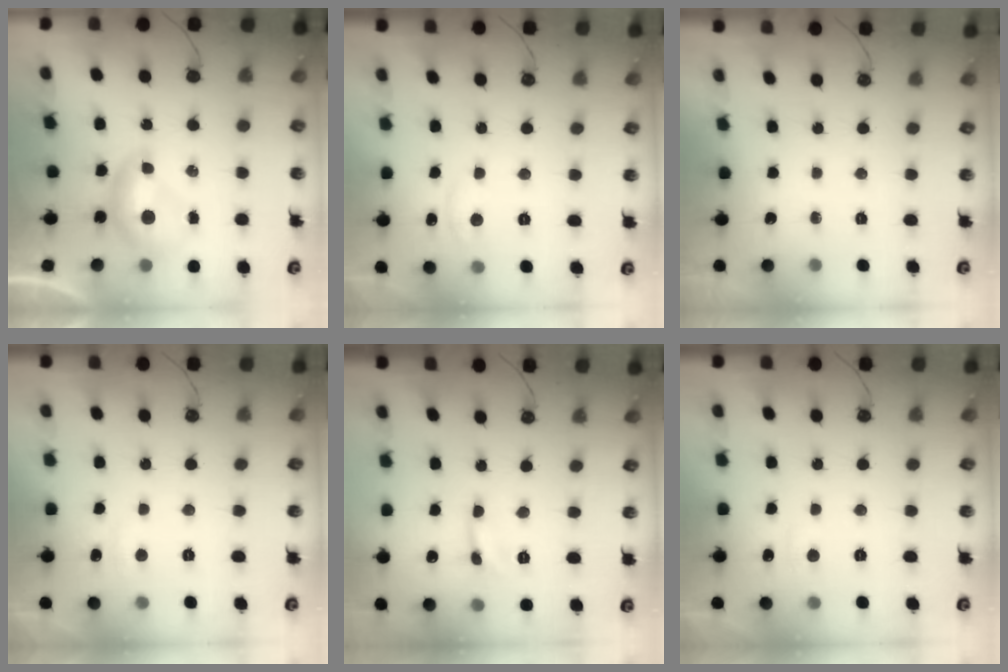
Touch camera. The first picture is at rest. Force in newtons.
{"total": 0.7, "press": 0.3, "slide": 0.6}
{"total": 0.0}
{"total": 1.6, "press": 1.4, "slide": 0.7}
{"total": 0.0}
{"total": 2.1, "press": 2.0, "slide": 0.5}